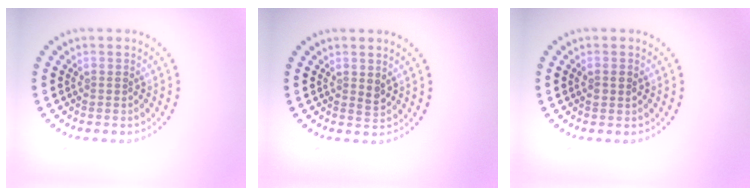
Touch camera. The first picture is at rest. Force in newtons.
{"total": 1.0, "press": 1.0, "slide": 0.3}
{"total": 1.0, "press": 1.0, "slide": 0.2}